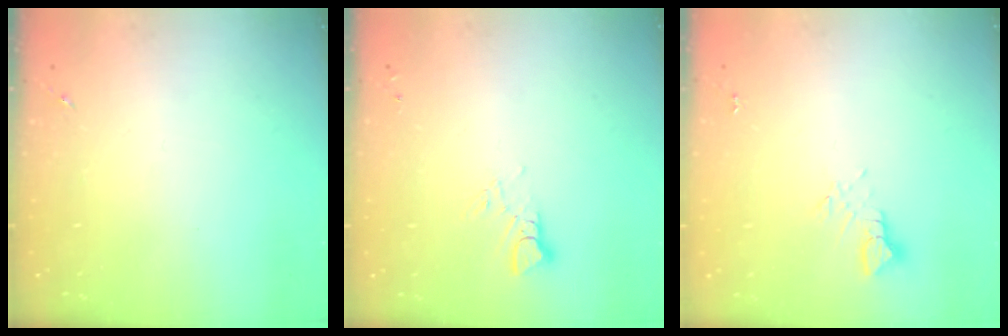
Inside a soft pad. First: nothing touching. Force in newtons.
{"total": 2.9, "press": 2.9, "slide": 0.2}
{"total": 3.8, "press": 3.8, "slide": 0.4}